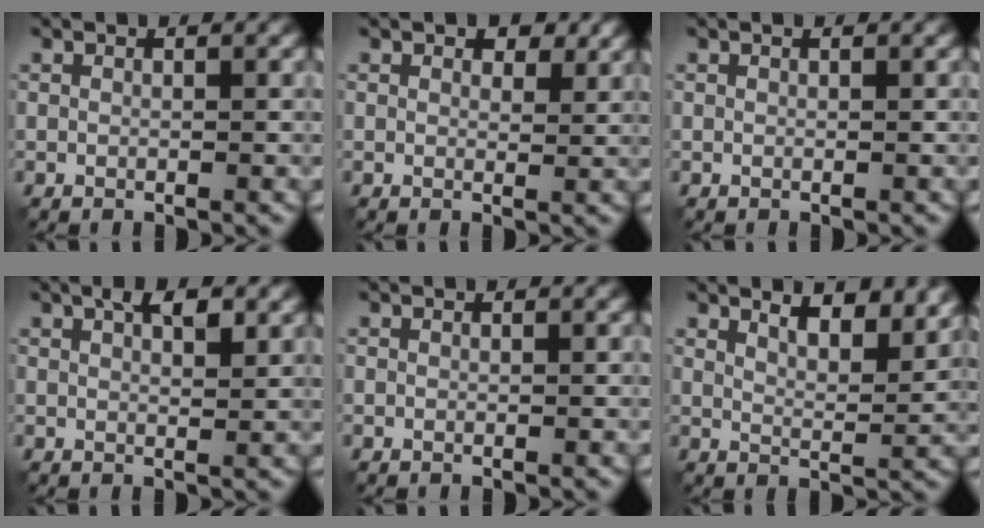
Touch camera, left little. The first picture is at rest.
{"total": 2.3, "force": [1.4, 1.3, 1.3], "torque": [-0.014, -0.002, 0.023]}
{"total": 0.0}
{"total": 3.0, "force": [1.6, 1.1, 2.3], "torque": [-0.033, 0.003, 0.026]}
{"total": 0.0}
{"total": 5.7, "force": [4.1, 1.7, 3.5], "torque": [-0.044, 0.004, 0.052]}